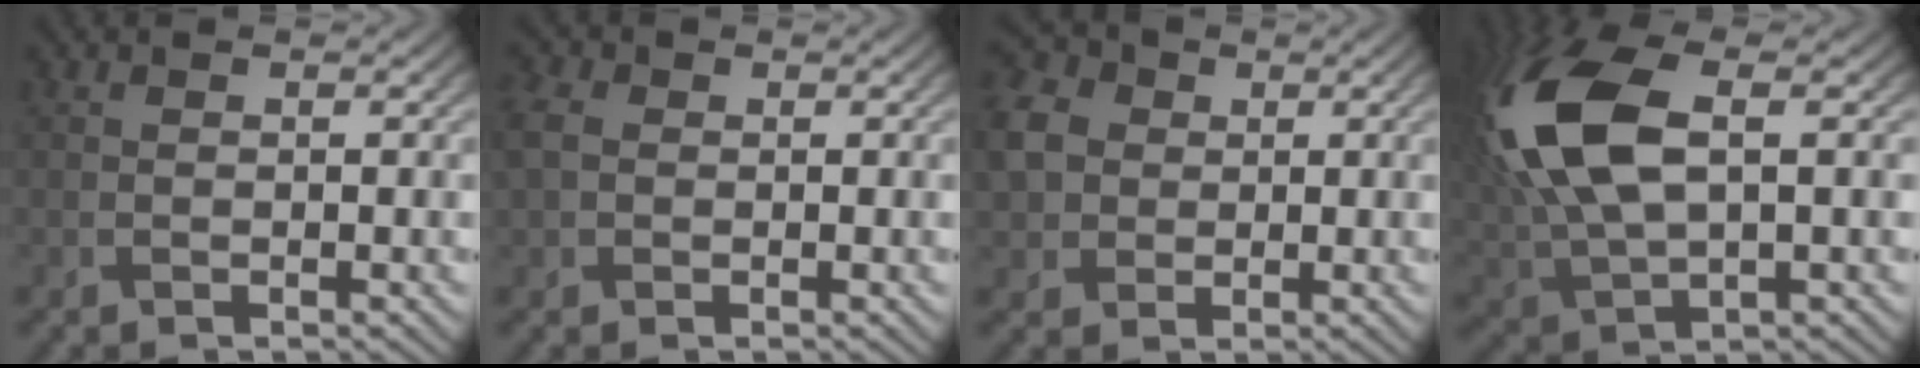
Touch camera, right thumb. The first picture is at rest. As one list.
[{"total": 4.2, "force": [0.5, 3.2, 2.6], "torque": [-0.089, 0.008, 0.005]}, {"total": 7.0, "force": [0.8, 6.0, 3.6], "torque": [-0.114, 0.011, 0.008]}, {"total": 15.1, "force": [3.1, 7.5, 12.7], "torque": [-0.318, 0.004, 0.061]}]